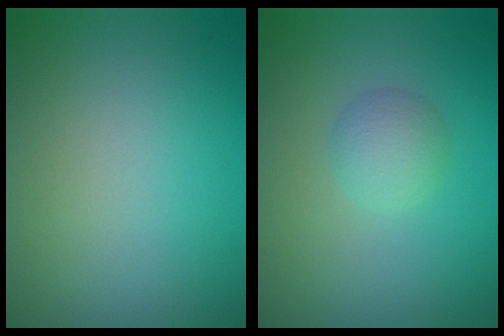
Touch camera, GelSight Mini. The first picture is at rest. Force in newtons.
{"total": 2.1, "press": 2.1, "slide": 0.1}